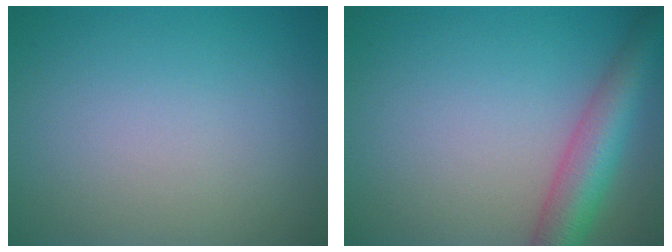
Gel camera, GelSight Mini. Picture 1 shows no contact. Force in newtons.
{"total": 5.8, "press": 5.8, "slide": 0.2}